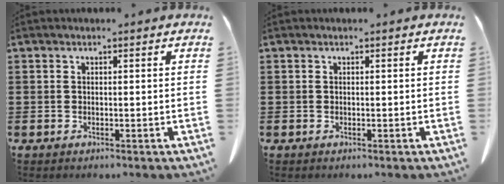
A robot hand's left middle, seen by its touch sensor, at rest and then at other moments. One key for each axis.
{"total": 0.0}